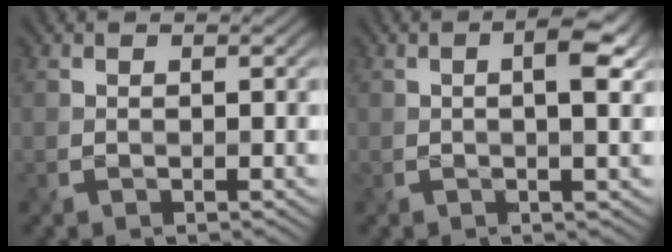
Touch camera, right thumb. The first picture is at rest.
{"total": 4.1, "force": [0.4, 1.0, 4.0], "torque": [-0.064, 0.004, 0.002]}